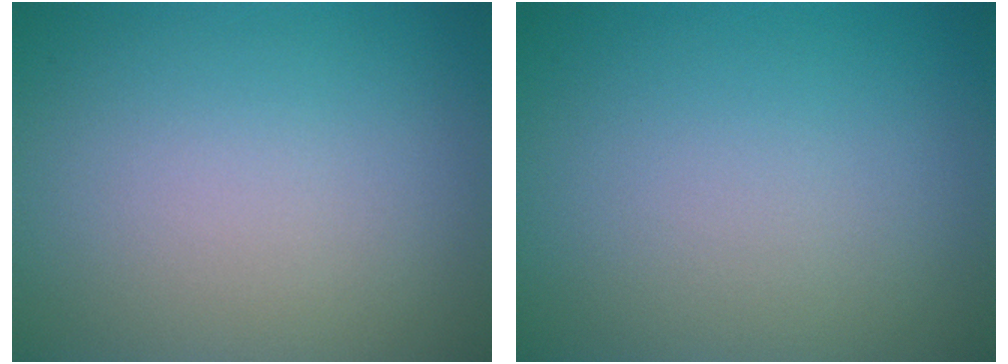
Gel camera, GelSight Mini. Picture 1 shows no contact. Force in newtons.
{"total": 0.0}